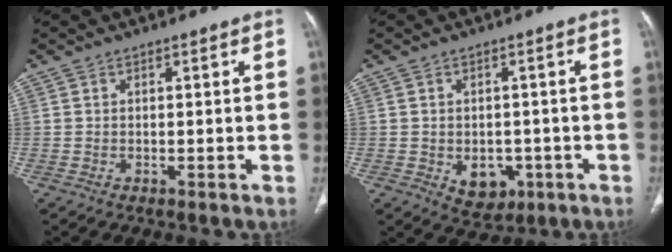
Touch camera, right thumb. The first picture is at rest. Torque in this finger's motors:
{"motor_torque": [1.99, 1.18, 0.36, -0.21, 0.00]}